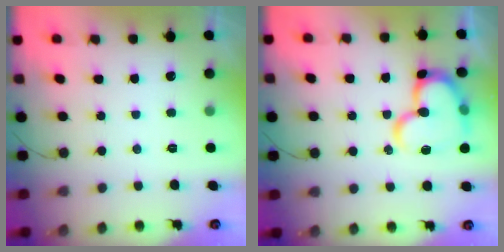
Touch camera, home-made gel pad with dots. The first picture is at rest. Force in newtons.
{"total": 17.6, "press": 17.6, "slide": 1.3}